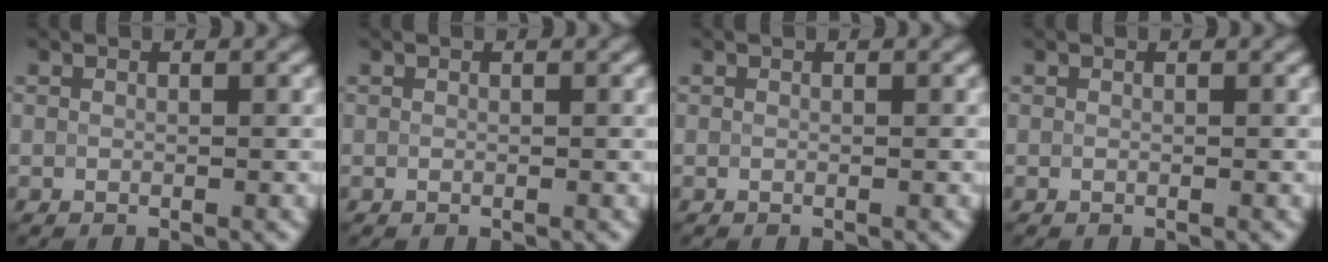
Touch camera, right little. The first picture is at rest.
{"total": 0.0}
{"total": 0.0}
{"total": 0.0}